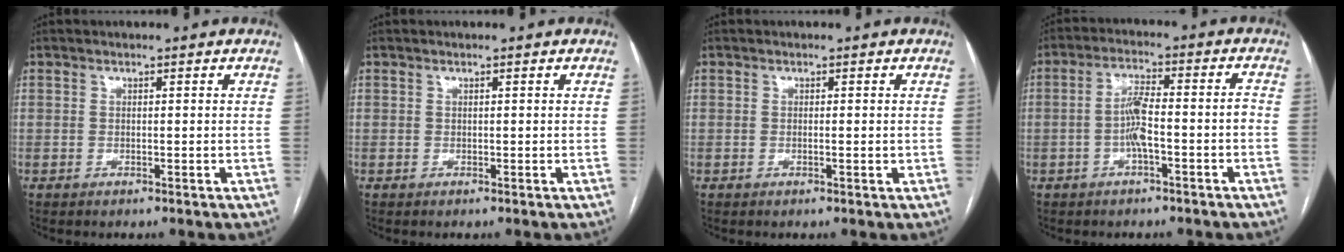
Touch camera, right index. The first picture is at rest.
{"total": 0.0}
{"total": 1.2, "force": [-0.2, 0.0, 1.1], "torque": [-0.020, -0.002, -0.001]}
{"total": 6.0, "force": [-2.0, 1.0, 5.5], "torque": [-0.108, 0.023, -0.032]}